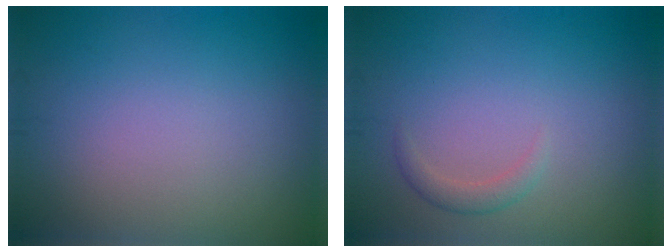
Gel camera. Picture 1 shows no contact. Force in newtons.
{"total": 1.2, "press": 1.2, "slide": 0.0}